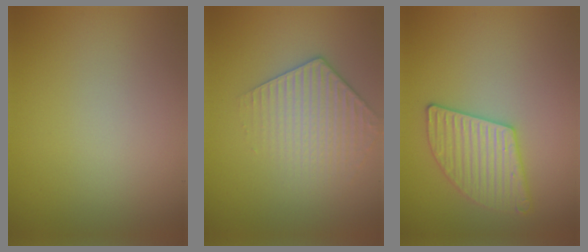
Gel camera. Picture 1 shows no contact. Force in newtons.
{"total": 3.1, "press": 3.0, "slide": 1.0}
{"total": 3.5, "press": 3.4, "slide": 0.8}